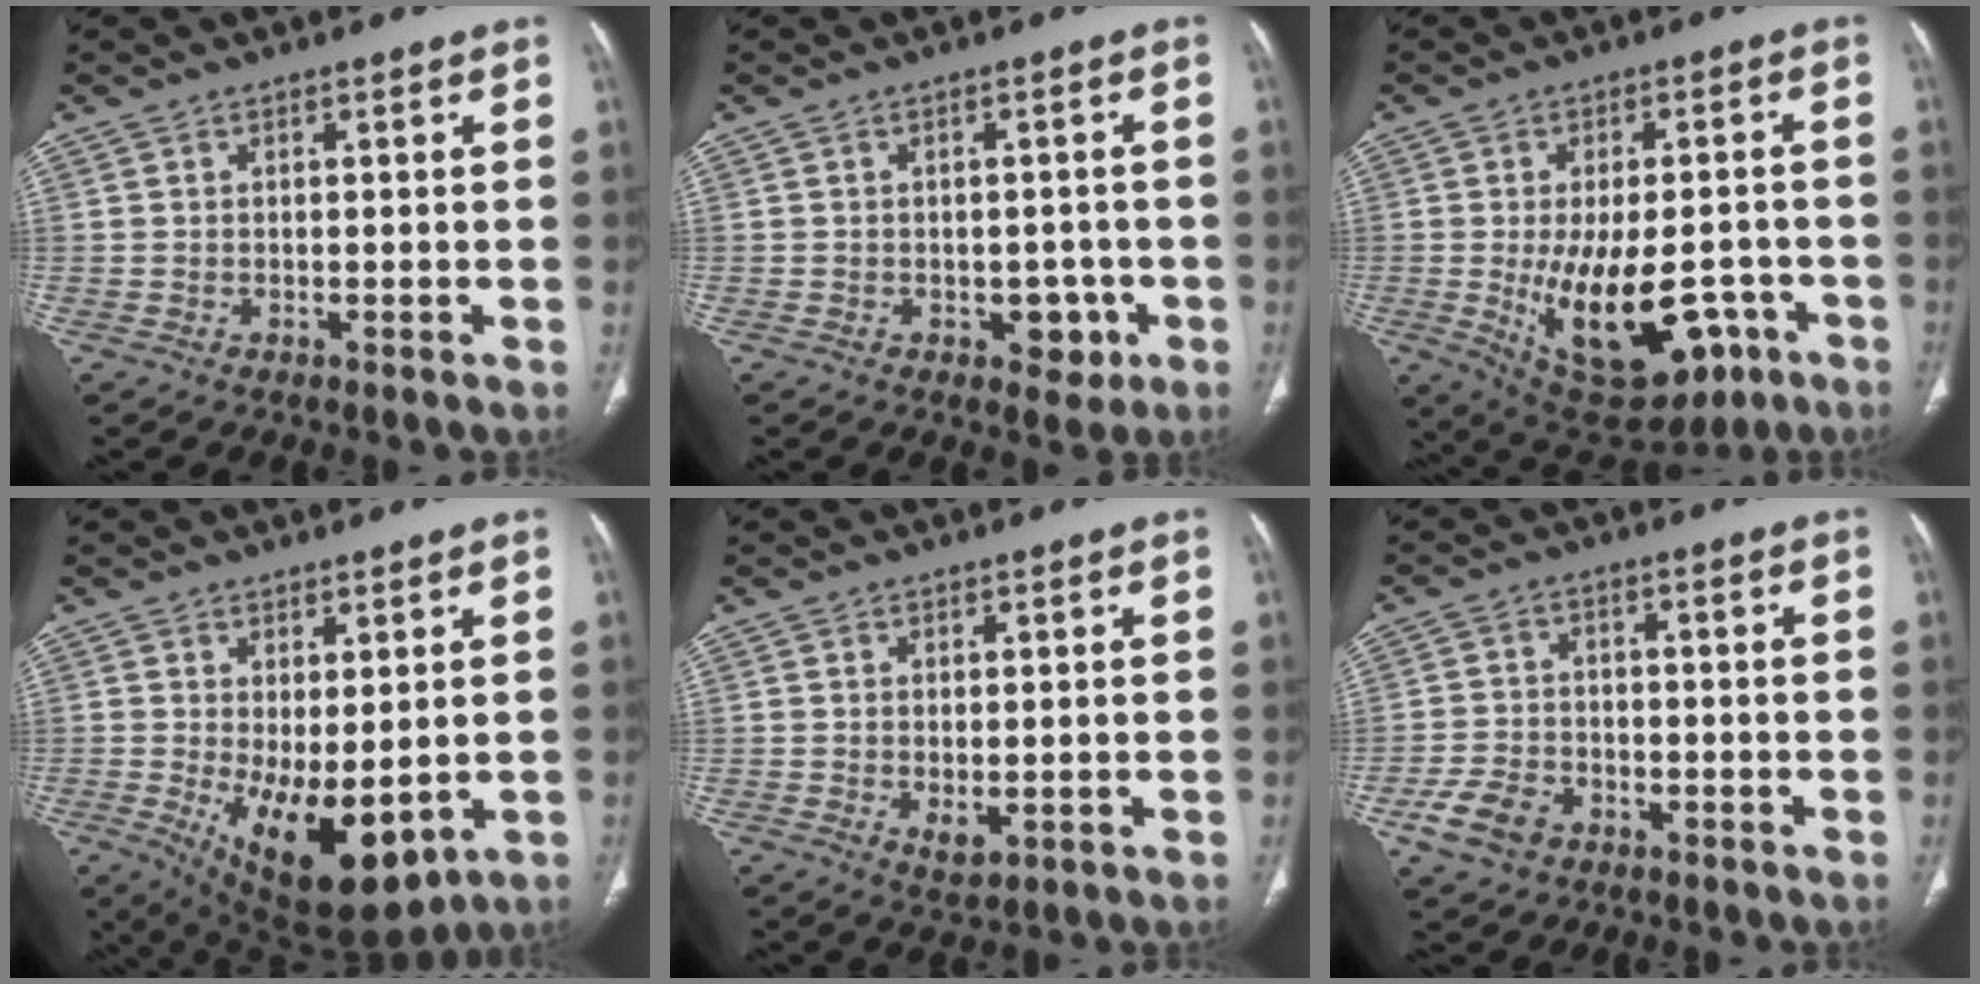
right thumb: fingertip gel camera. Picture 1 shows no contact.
{"total": 4.3, "force": [-1.6, 3.1, 2.6], "torque": [-0.007, 0.010, -0.015]}
{"total": 19.4, "force": [-6.2, 10.2, 15.3], "torque": [-0.227, 0.009, -0.064]}
{"total": 13.6, "force": [-2.3, 6.3, 11.9], "torque": [-0.175, -0.022, -0.006]}
{"total": 2.7, "force": [-0.4, 1.4, 2.2], "torque": [-0.033, -0.007, 0.003]}
{"total": 6.5, "force": [-3.5, 4.5, 3.2], "torque": [-0.061, 0.018, -0.060]}